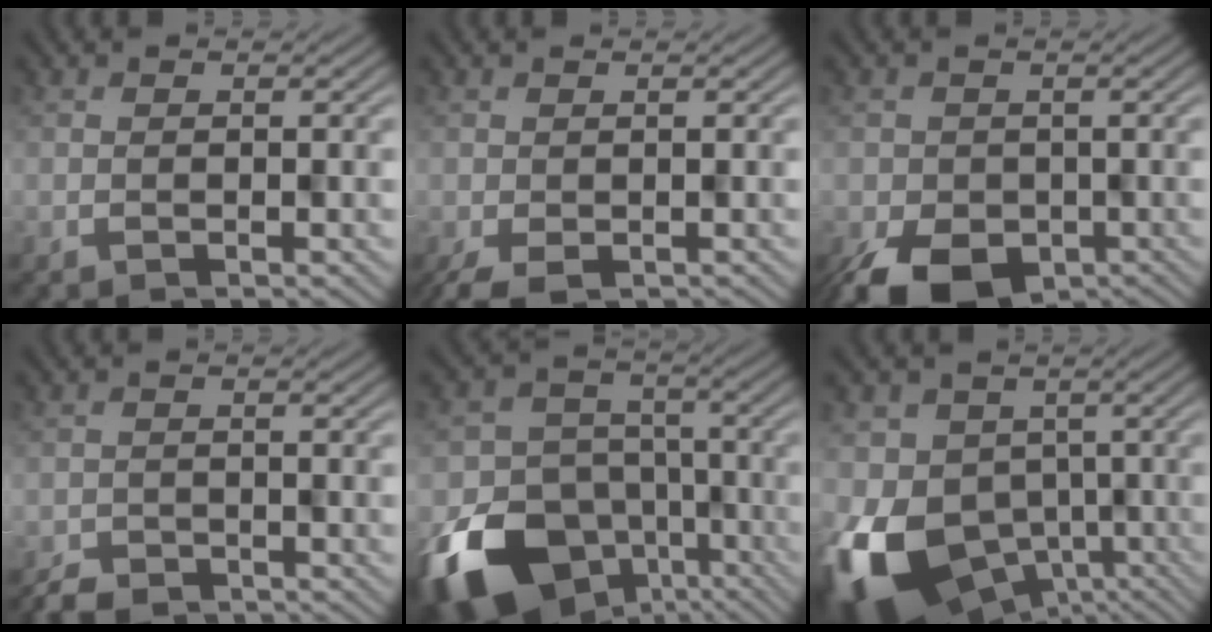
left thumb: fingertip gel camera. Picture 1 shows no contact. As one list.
[{"total": 3.8, "force": [-2.3, 1.5, 2.6], "torque": [-0.048, -0.011, -0.031]}, {"total": 7.8, "force": [-4.3, 4.9, 4.4], "torque": [-0.085, -0.034, -0.056]}, {"total": 2.8, "force": [-2.7, 0.9, 0.2], "torque": [-0.005, -0.012, -0.044]}, {"total": 17.3, "force": [-9.5, 12.8, 6.7], "torque": [-0.156, -0.066, -0.121]}, {"total": 14.0, "force": [-4.7, 10.8, 7.6], "torque": [-0.172, -0.037, -0.056]}]